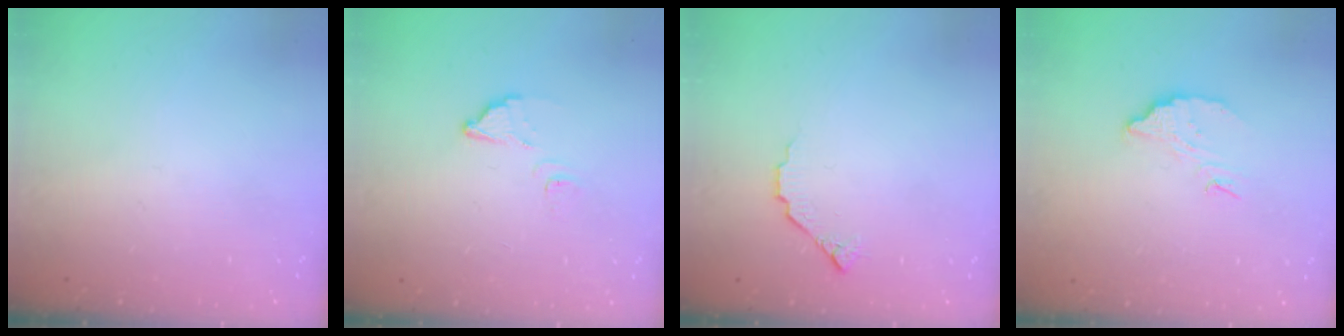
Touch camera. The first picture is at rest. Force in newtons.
{"total": 2.7, "press": 2.7, "slide": 0.3}
{"total": 4.4, "press": 4.3, "slide": 0.5}
{"total": 5.9, "press": 5.9, "slide": 0.3}